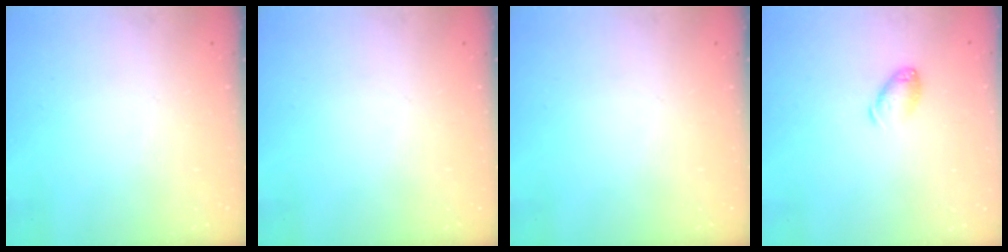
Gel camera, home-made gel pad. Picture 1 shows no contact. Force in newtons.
{"total": 0.0}
{"total": 0.0}
{"total": 7.3, "press": 7.3, "slide": 0.8}